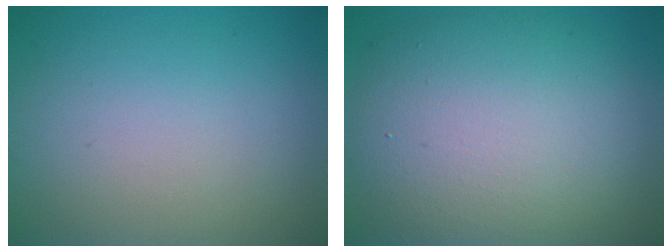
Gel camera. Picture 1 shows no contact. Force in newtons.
{"total": 11.5, "press": 11.4, "slide": 0.8}